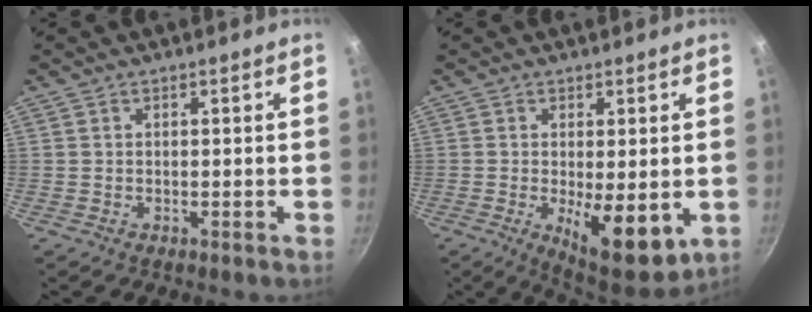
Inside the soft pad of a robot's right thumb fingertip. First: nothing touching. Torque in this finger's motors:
{"motor_torque": [1.57, 1.67, 0.09, -0.07, 0.37]}